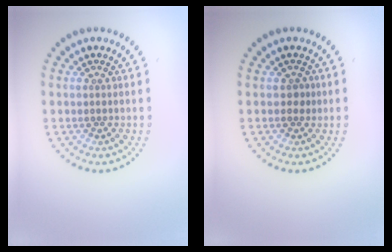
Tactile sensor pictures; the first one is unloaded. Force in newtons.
{"total": 0.9, "press": 0.7, "slide": 0.5}